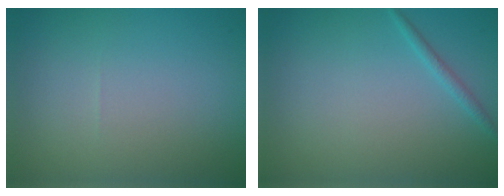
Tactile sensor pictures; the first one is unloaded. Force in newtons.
{"total": 0.9, "press": 0.9, "slide": 0.1}